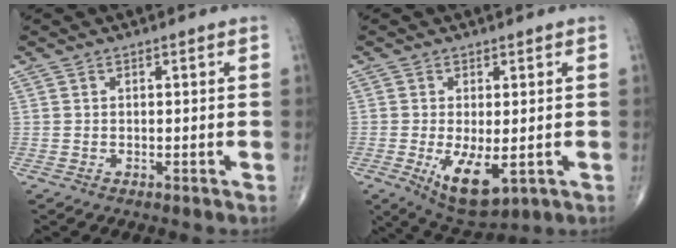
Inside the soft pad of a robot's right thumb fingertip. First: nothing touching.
{"total": 9.0, "force": [-2.2, 4.0, 7.8], "torque": [-0.128, -0.022, -0.022]}